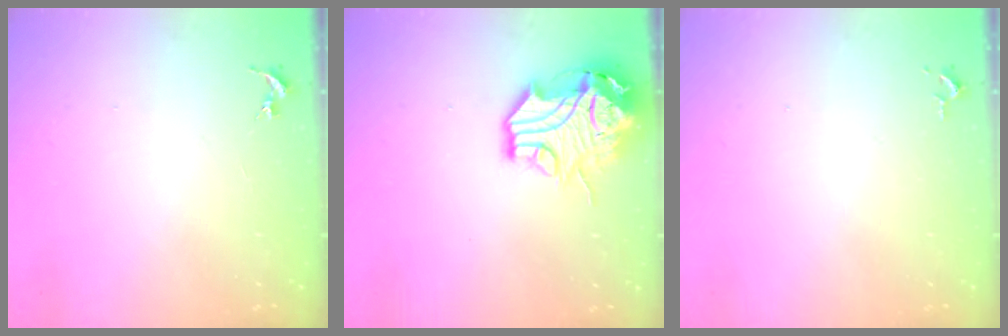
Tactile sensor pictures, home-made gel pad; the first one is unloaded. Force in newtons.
{"total": 15.4, "press": 15.3, "slide": 2.0}
{"total": 2.6, "press": 2.6, "slide": 0.4}